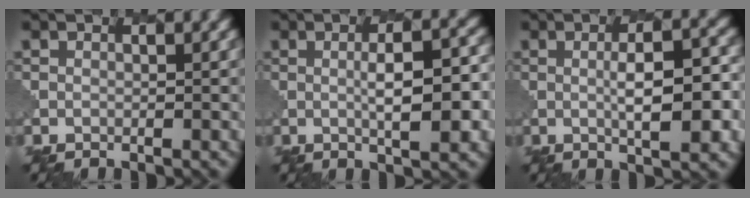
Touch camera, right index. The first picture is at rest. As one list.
[{"total": 5.6, "force": [0.4, 1.3, 5.5], "torque": [-0.087, 0.000, 0.007]}, {"total": 5.8, "force": [0.4, 1.4, 5.6], "torque": [-0.093, -0.002, 0.006]}]